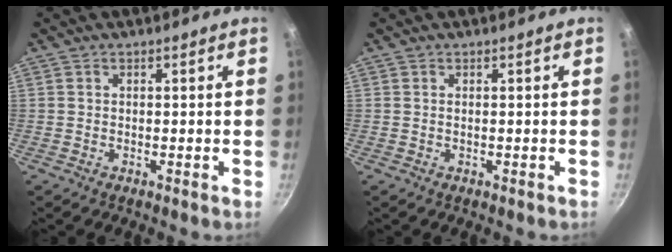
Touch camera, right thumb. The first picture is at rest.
{"total": 0.0}